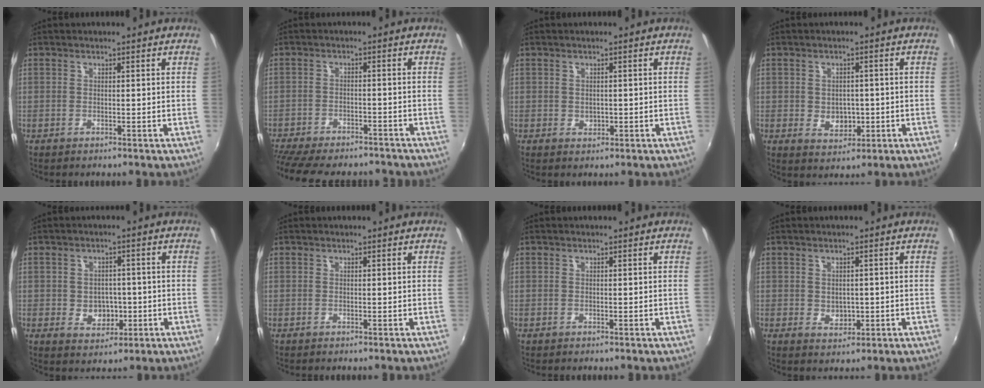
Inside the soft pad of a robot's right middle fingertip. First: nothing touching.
{"total": 15.8, "force": [-13.5, 4.7, 6.8], "torque": [-0.155, -0.025, -0.198]}
{"total": 1.1, "force": [0.0, 1.0, 0.5], "torque": [-0.004, 0.001, 0.001]}
{"total": 4.6, "force": [-0.7, 3.6, 2.7], "torque": [-0.046, -0.002, -0.004]}
{"total": 5.3, "force": [-1.0, 4.3, 2.8], "torque": [-0.050, 0.004, -0.004]}
{"total": 0.0}
{"total": 0.0}
{"total": 3.0, "force": [-0.2, 2.4, 1.7], "torque": [-0.027, -0.001, 0.001]}